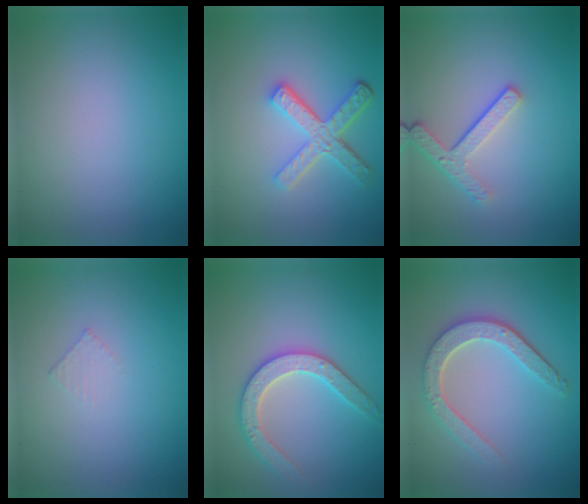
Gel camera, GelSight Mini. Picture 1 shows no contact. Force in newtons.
{"total": 4.6, "press": 3.4, "slide": 3.1}
{"total": 3.2, "press": 2.5, "slide": 2.0}
{"total": 0.8, "press": 0.8, "slide": 0.1}
{"total": 3.5, "press": 3.4, "slide": 0.5}
{"total": 4.6, "press": 3.7, "slide": 2.8}